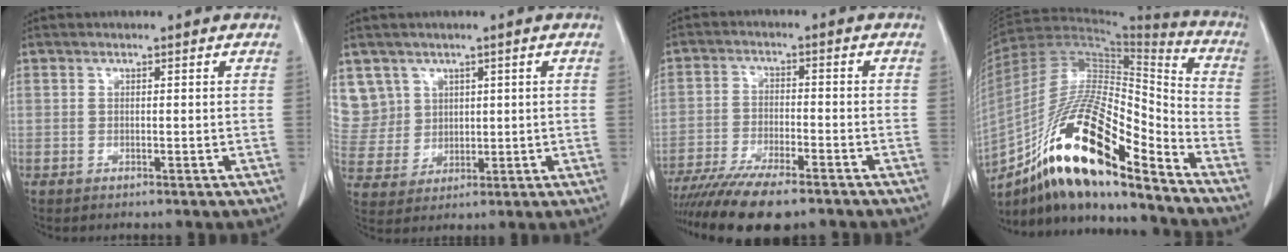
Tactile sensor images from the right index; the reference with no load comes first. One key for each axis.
{"total": 8.6, "fx": 4.2, "fy": 7.5, "fz": 0.0, "tx": -0.009, "ty": 0.027, "tz": 0.102}
{"total": 14.4, "fx": -11.6, "fy": 2.7, "fz": 8.1, "tx": -0.145, "ty": -0.026, "tz": -0.189}
{"total": 22.4, "fx": -13.9, "fy": 4.7, "fz": 16.9, "tx": -0.315, "ty": -0.007, "tz": -0.245}